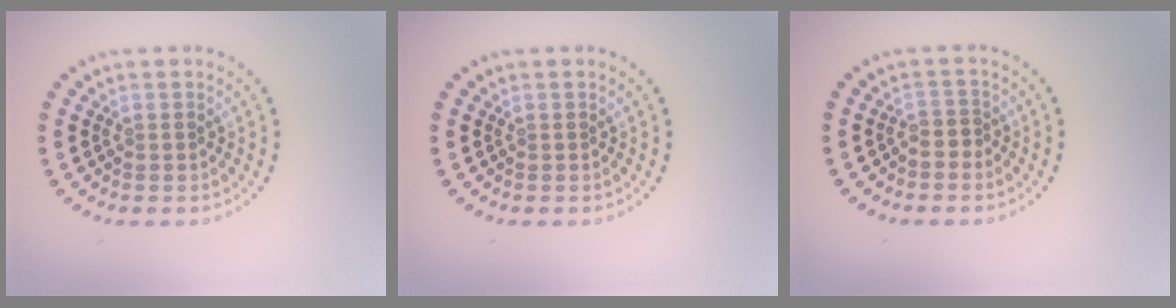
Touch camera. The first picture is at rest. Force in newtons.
{"total": 0.0}
{"total": 1.1, "press": 0.7, "slide": 0.9}